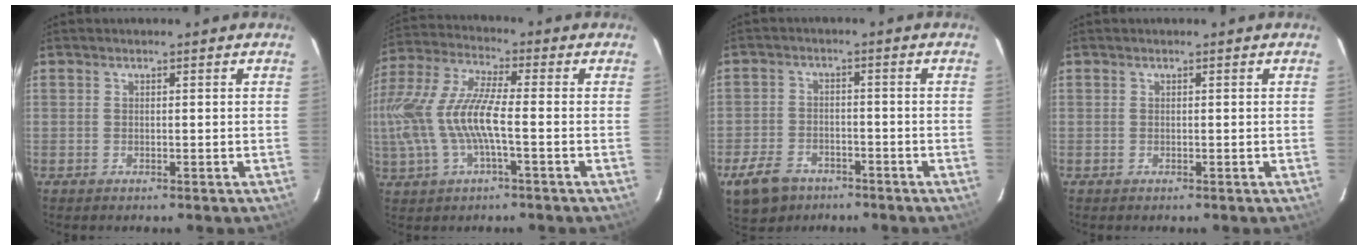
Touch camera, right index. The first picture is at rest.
{"total": 16.0, "force": [-2.1, 4.4, 15.3], "torque": [-0.312, 0.000, -0.041]}
{"total": 9.3, "force": [-6.0, 5.9, 4.0], "torque": [-0.113, 0.002, -0.097]}
{"total": 0.0}